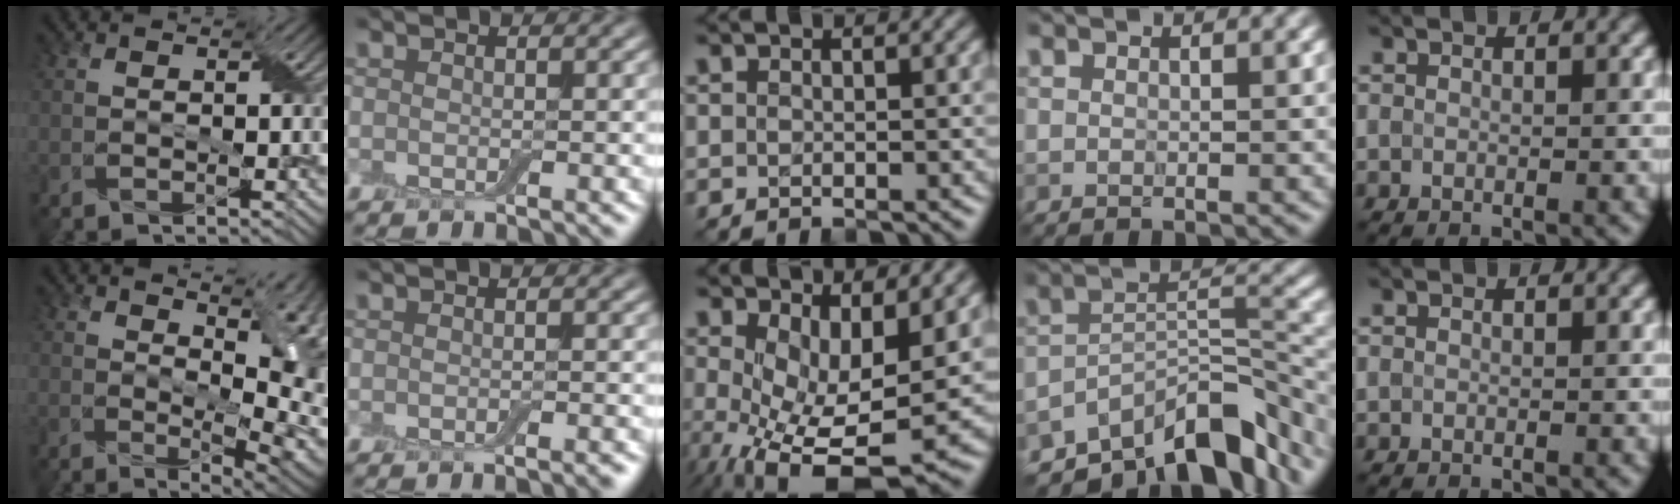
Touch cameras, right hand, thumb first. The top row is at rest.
{"thumb": {"total": 9.0, "force": [2.6, 4.1, 7.6], "torque": [-0.098, -0.010, 0.051]}, "index": {"total": 1.3, "force": [-0.8, 0.2, 1.0], "torque": [-0.006, 0.000, -0.012]}, "middle": {"total": 10.3, "force": [-1.2, 4.7, 9.1], "torque": [-0.171, -0.031, -0.003]}, "ring": {"total": 10.5, "force": [-7.5, 3.8, 6.2], "torque": [-0.094, 0.005, -0.132]}}